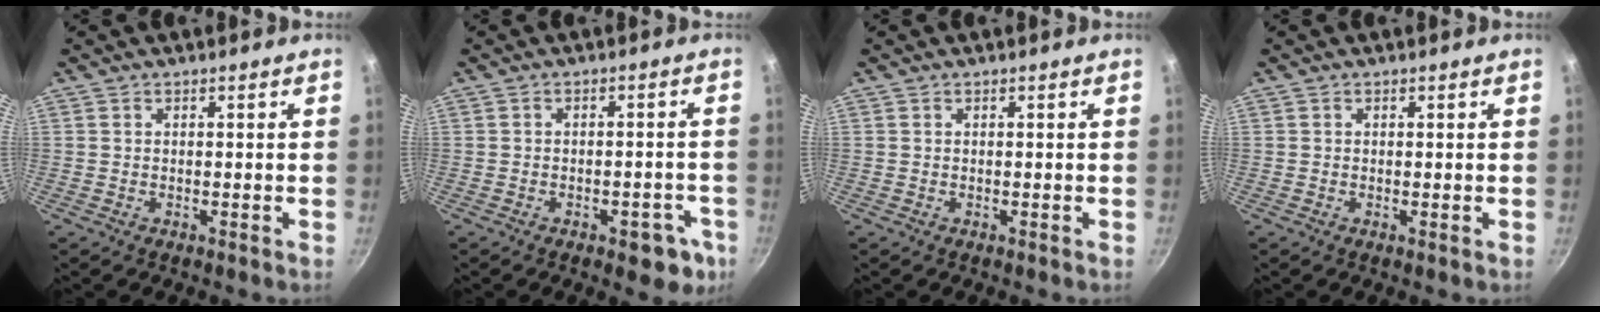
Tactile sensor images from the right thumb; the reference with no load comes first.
{"total": 7.5, "force": [-3.4, 4.0, 5.3], "torque": [-0.034, 0.022, -0.033]}
{"total": 0.0}
{"total": 0.0}